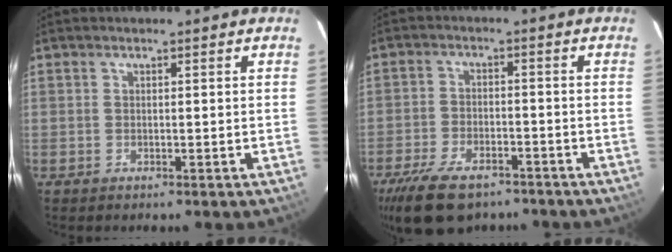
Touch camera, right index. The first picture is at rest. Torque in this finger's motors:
{"motor_torque": [1.19, -0.95, 0.55, 0.10]}